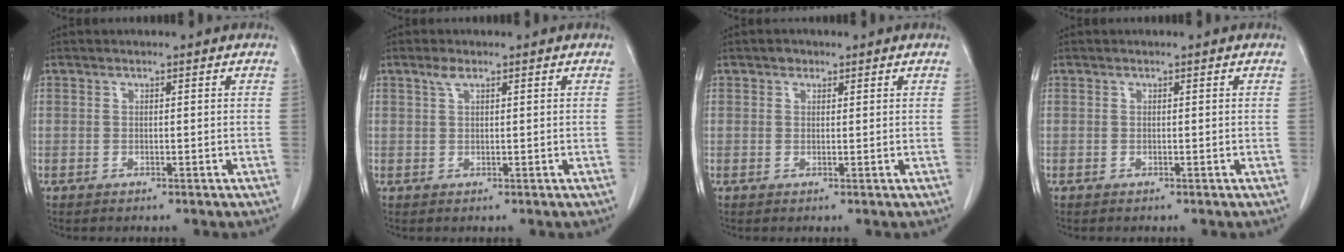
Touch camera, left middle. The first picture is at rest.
{"total": 1.4, "force": [0.9, 0.4, 1.0], "torque": [-0.022, 0.007, 0.019]}
{"total": 1.1, "force": [0.7, 0.8, 0.3], "torque": [-0.003, 0.000, 0.008]}
{"total": 0.0}